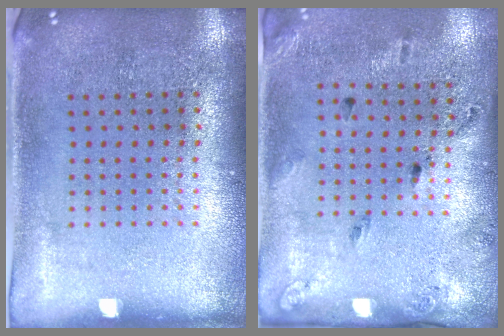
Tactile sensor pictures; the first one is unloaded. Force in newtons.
{"total": 1.8, "press": 1.1, "slide": 1.5}